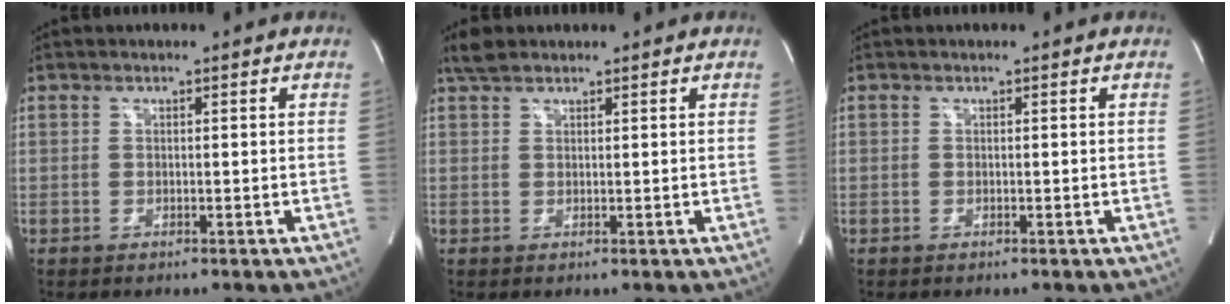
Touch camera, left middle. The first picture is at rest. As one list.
[{"total": 2.6, "force": [2.2, 1.0, 1.0], "torque": [-0.025, 0.014, 0.043]}, {"total": 0.0}]